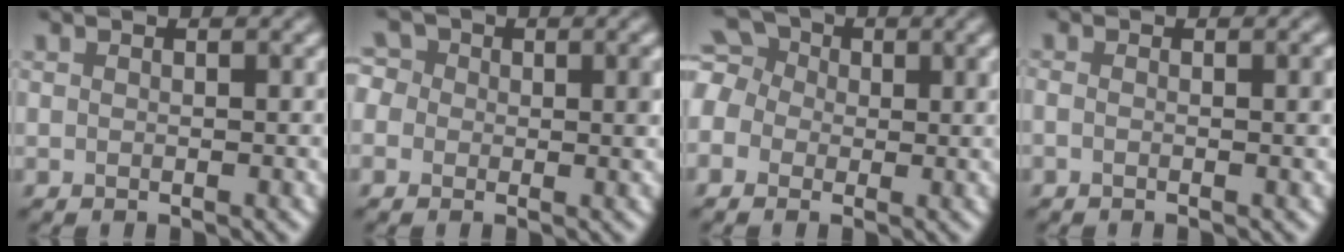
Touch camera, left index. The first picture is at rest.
{"total": 4.0, "force": [0.9, 3.2, 2.2], "torque": [-0.027, 0.018, -0.015]}
{"total": 5.8, "force": [1.0, 4.8, 3.0], "torque": [-0.069, 0.030, -0.017]}
{"total": 1.5, "force": [-0.3, 0.5, 1.3], "torque": [-0.018, -0.003, -0.015]}